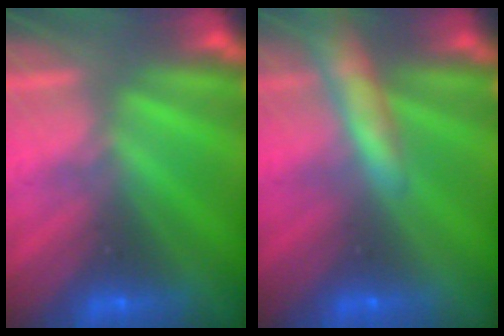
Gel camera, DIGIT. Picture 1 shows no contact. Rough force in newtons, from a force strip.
{"total": 8.3}